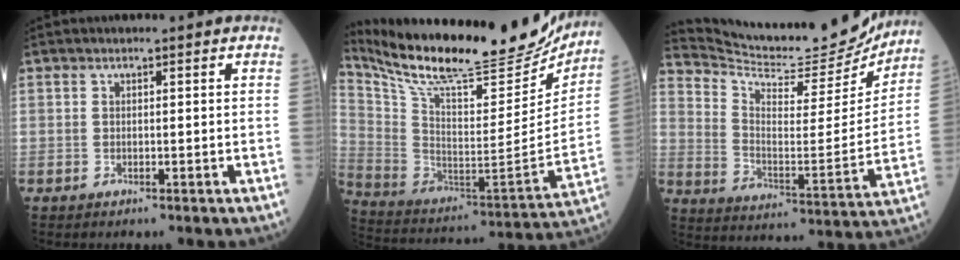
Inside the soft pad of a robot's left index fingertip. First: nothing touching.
{"total": 28.0, "force": [24.7, 5.1, 12.2], "torque": [-0.223, -0.065, 0.363]}
{"total": 20.0, "force": [19.2, 2.8, 4.7], "torque": [-0.096, -0.053, 0.283]}